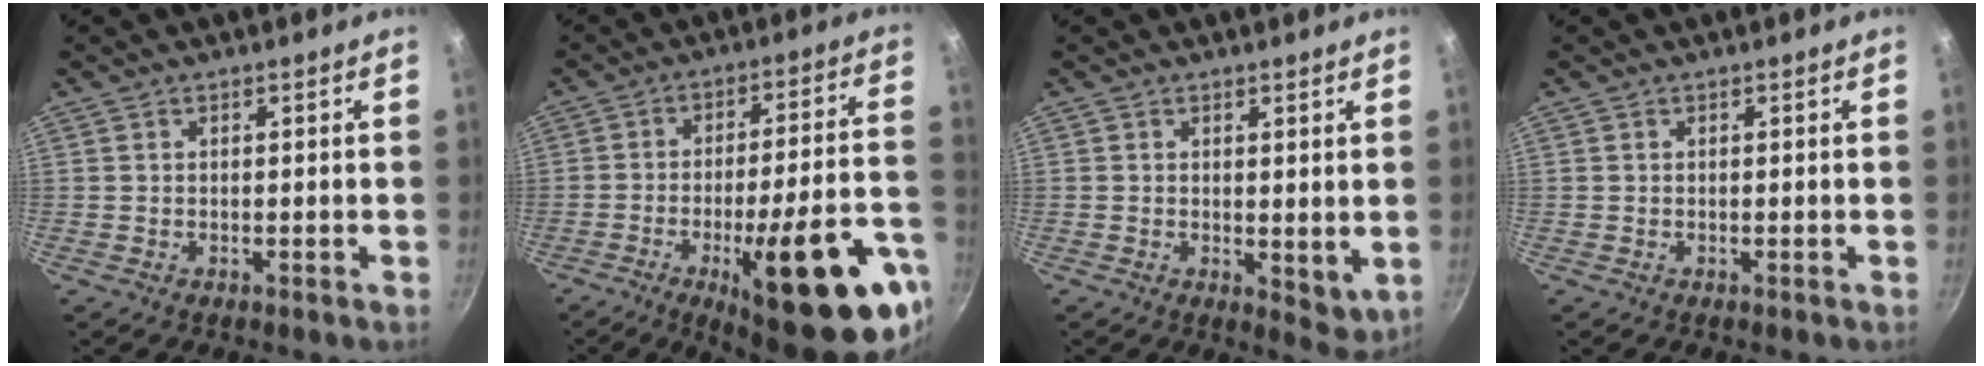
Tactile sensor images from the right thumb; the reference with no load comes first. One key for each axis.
{"total": 25.0, "fx": -10.7, "fy": 6.2, "fz": 21.6, "tx": -0.258, "ty": 0.038, "tz": -0.150}
{"total": 4.7, "fx": 0.7, "fy": 2.5, "fz": 3.9, "tx": -0.052, "ty": -0.016, "tz": 0.012}
{"total": 0.0}